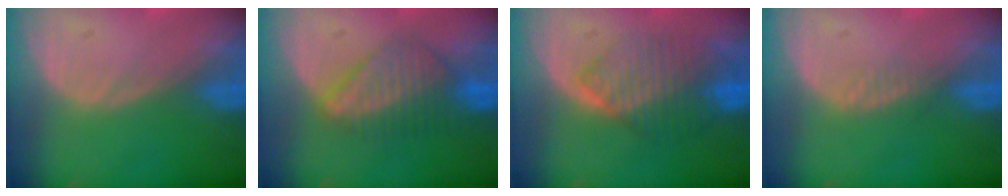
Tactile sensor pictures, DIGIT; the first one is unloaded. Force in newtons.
{"total": 6.5, "press": 6.4, "slide": 0.8}
{"total": 7.3, "press": 7.2, "slide": 1.4}
{"total": 1.4, "press": 1.3, "slide": 0.2}